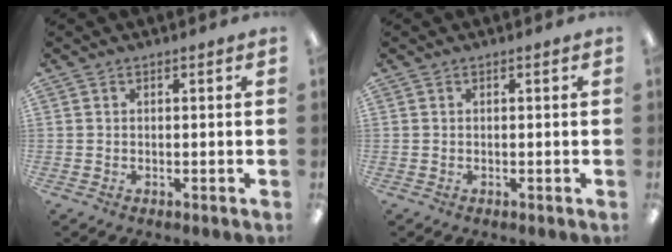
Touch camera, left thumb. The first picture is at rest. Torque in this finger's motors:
{"motor_torque": [-0.21, -0.12, -0.05, 0.21, 0.01]}